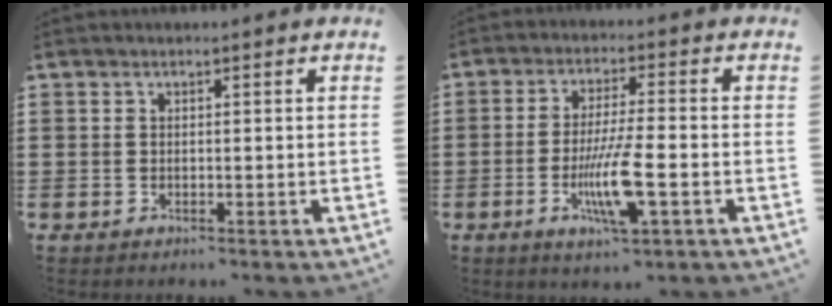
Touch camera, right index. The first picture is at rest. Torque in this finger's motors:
{"motor_torque": [1.16, -0.30, 0.82, 0.12]}